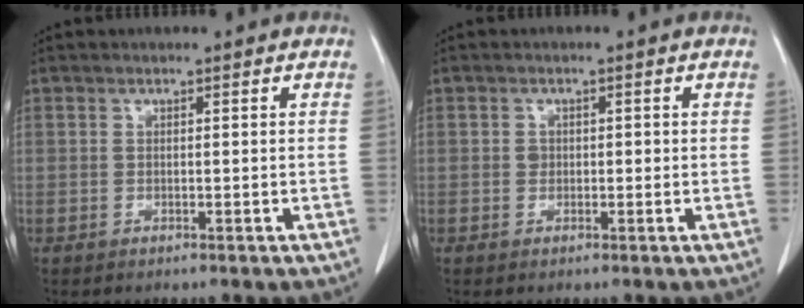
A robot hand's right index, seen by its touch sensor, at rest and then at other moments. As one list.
[{"total": 1.3, "force": [0.0, 1.1, 0.6], "torque": [-0.010, 0.005, 0.001]}]